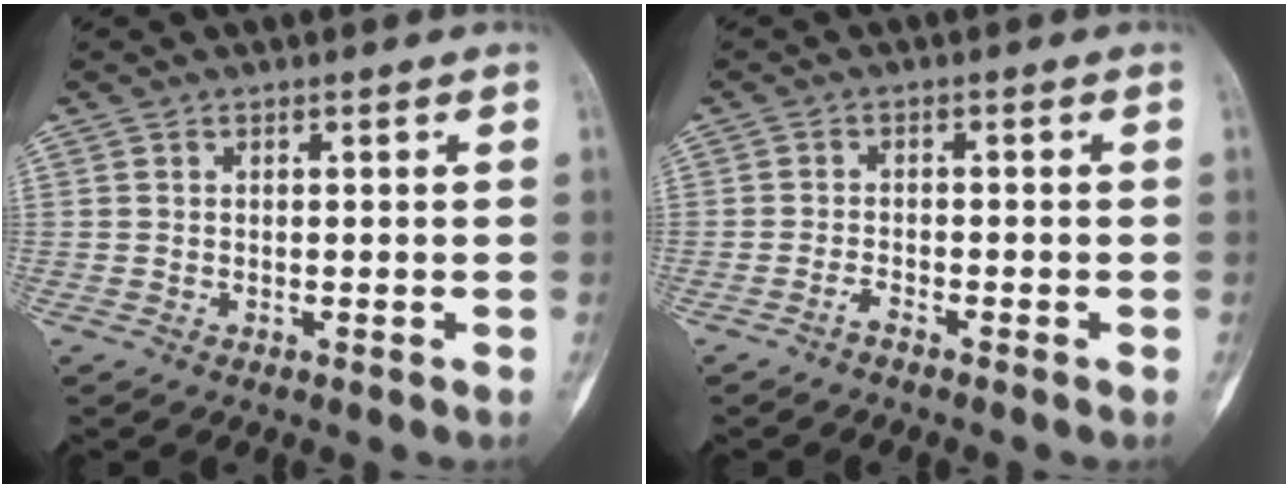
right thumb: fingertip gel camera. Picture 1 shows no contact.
{"total": 1.5, "force": [-1.3, 0.3, 0.7], "torque": [-0.020, 0.006, -0.027]}